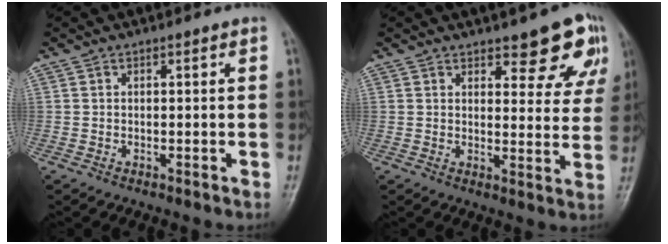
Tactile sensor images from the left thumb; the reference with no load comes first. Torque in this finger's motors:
{"motor_torque": [0.20, 0.38, -0.04, -0.09, 0.04]}